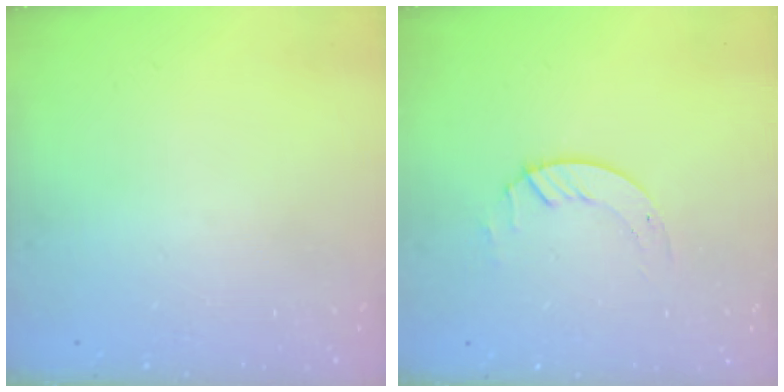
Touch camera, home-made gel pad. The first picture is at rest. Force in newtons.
{"total": 2.0, "press": 2.0, "slide": 0.2}